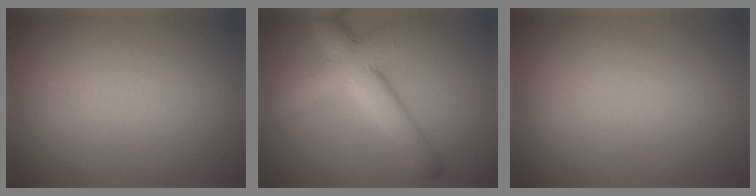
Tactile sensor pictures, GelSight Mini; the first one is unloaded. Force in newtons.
{"total": 7.1, "press": 7.1, "slide": 0.4}
{"total": 0.0}